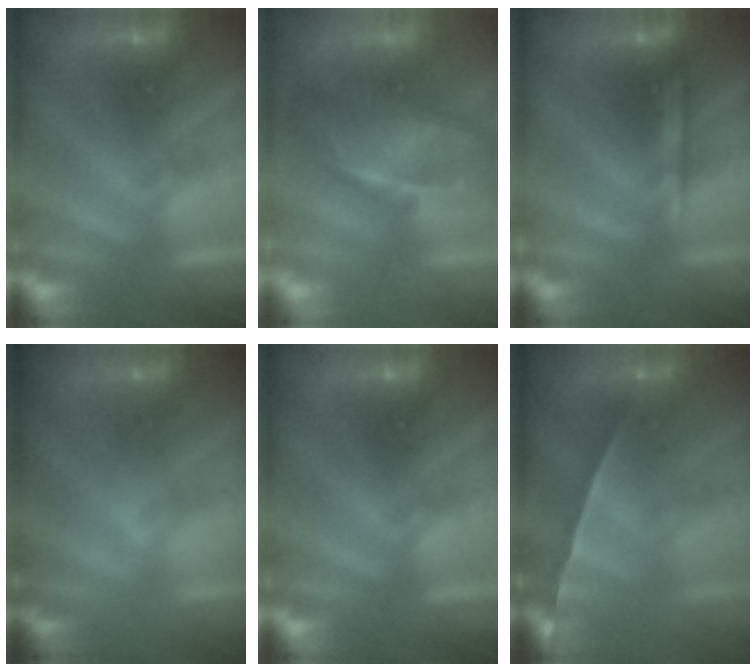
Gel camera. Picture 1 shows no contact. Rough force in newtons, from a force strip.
{"total": 10.3}
{"total": 2.1}
{"total": 2.4}
{"total": 0.0}
{"total": 1.5}